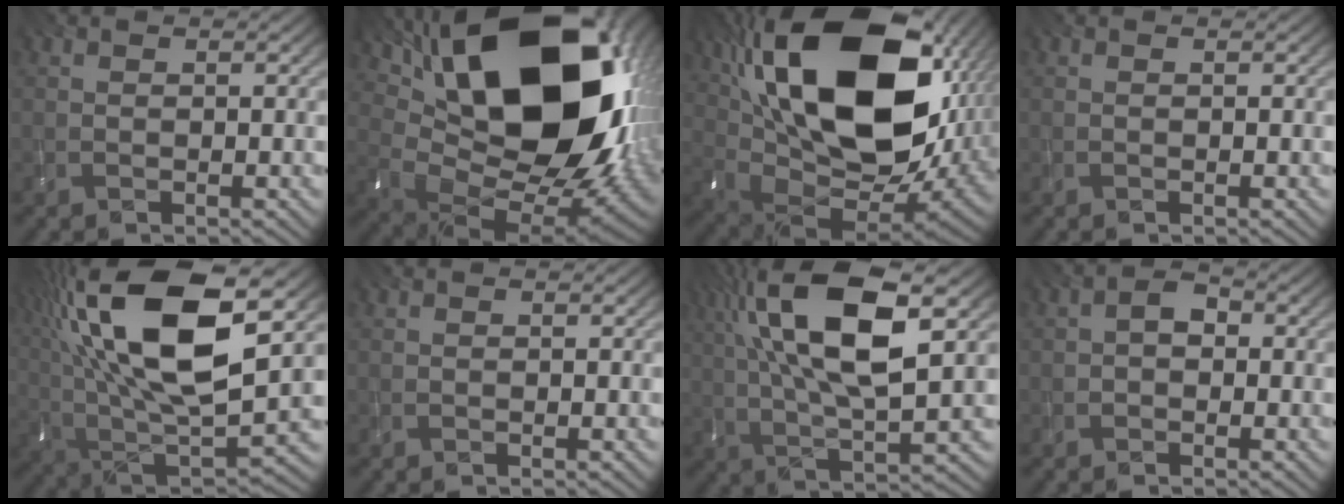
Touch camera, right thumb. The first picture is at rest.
{"total": 21.3, "force": [6.3, 13.2, 15.5], "torque": [-0.295, -0.016, 0.143]}
{"total": 20.6, "force": [6.3, 11.5, 15.9], "torque": [-0.338, 0.004, 0.126]}
{"total": 0.0}
{"total": 19.9, "force": [7.0, 8.3, 16.6], "torque": [-0.347, 0.042, 0.116]}
{"total": 0.0}
{"total": 15.1, "force": [4.6, 5.0, 13.4], "torque": [-0.279, 0.023, 0.079]}
{"total": 2.0, "force": [-0.9, 1.3, 1.2], "torque": [-0.018, 0.004, -0.020]}